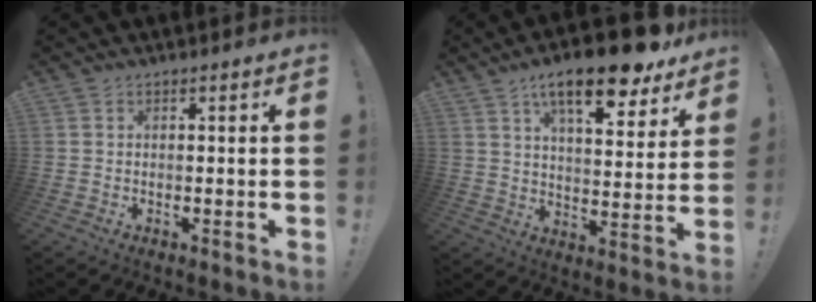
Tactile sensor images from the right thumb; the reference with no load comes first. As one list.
[{"total": 17.4, "force": [11.0, 4.8, 12.5], "torque": [-0.196, -0.065, 0.177]}]